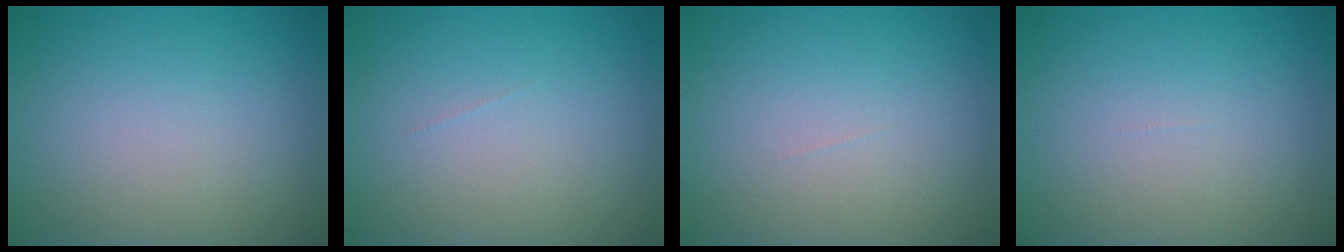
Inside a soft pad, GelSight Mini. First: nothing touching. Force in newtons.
{"total": 0.0}
{"total": 0.0}
{"total": 0.0}